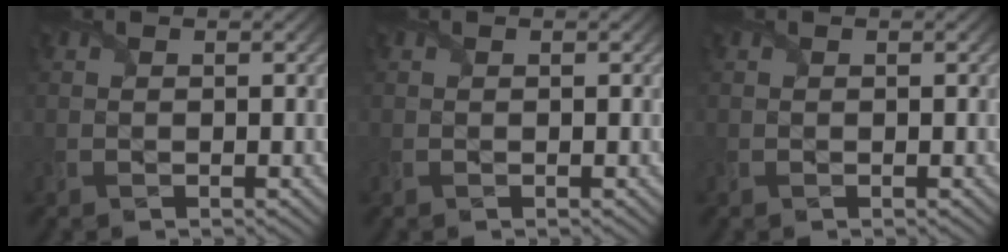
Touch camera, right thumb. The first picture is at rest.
{"total": 0.0}
{"total": 0.0}